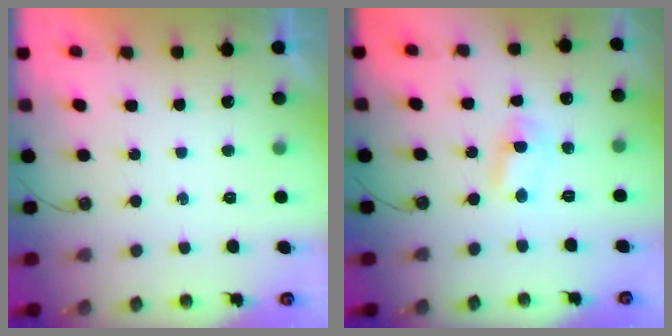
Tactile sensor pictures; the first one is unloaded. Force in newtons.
{"total": 2.2, "press": 2.2, "slide": 0.3}